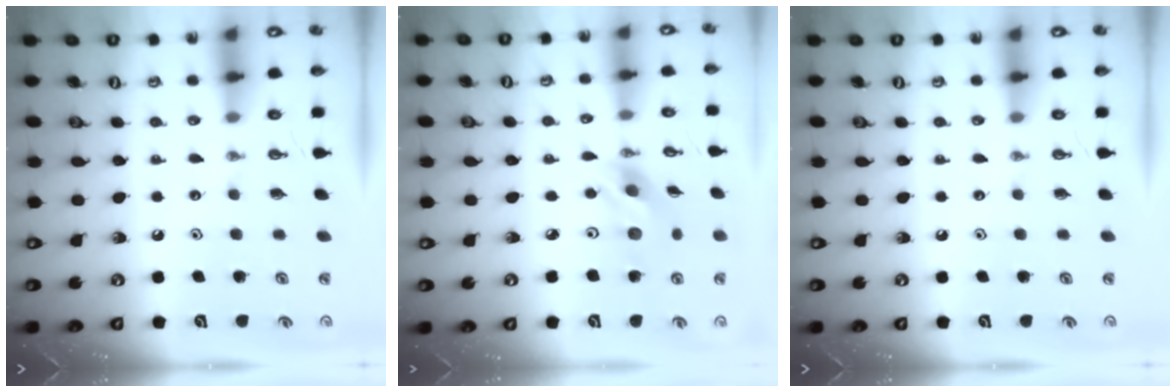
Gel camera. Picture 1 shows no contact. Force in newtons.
{"total": 11.0, "press": 11.0, "slide": 0.6}
{"total": 0.0}